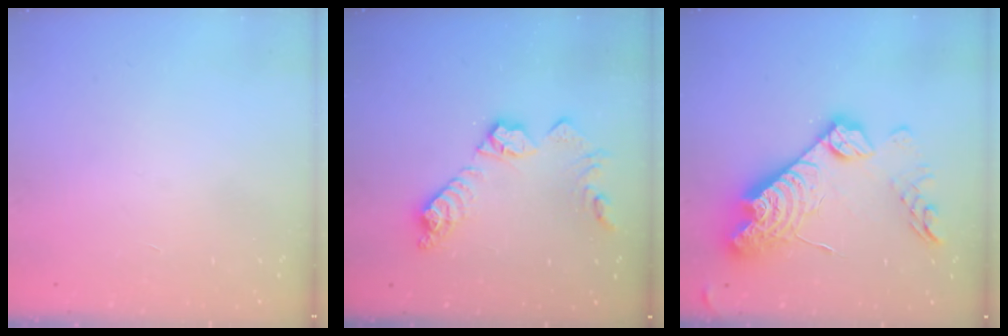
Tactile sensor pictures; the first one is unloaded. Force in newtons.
{"total": 14.3, "press": 14.3, "slide": 1.0}
{"total": 22.6, "press": 22.5, "slide": 2.0}